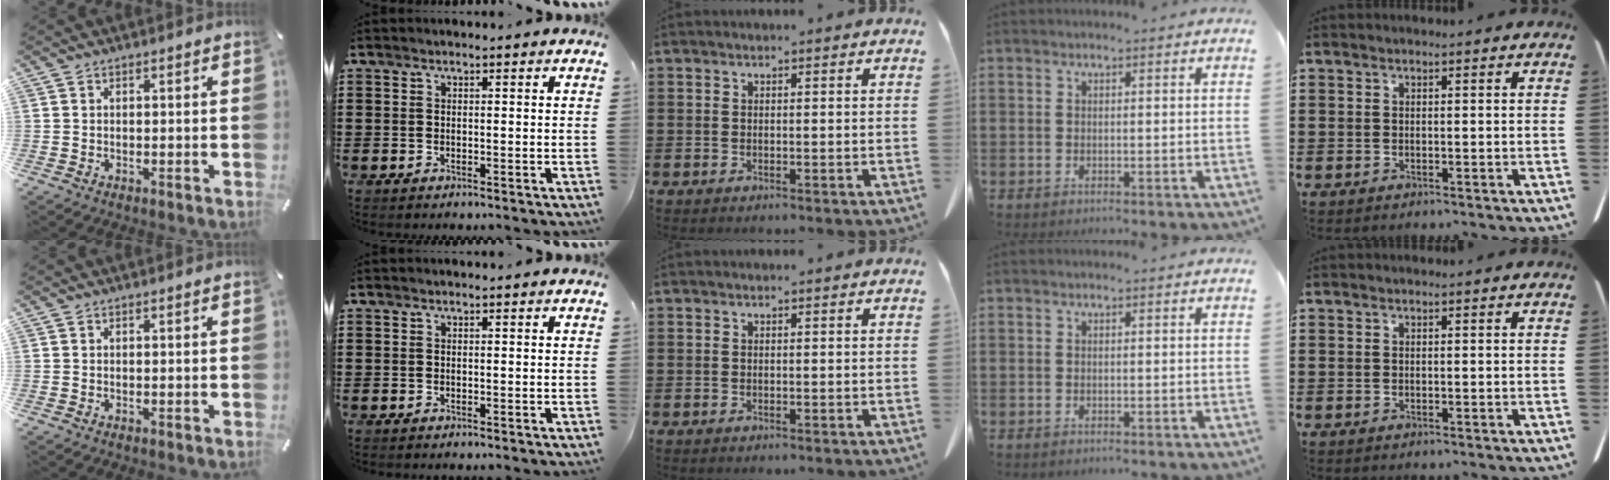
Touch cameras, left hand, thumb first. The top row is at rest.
{}